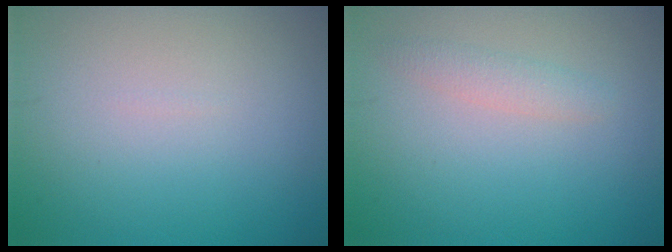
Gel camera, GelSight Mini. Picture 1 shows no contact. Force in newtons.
{"total": 1.4, "press": 1.4, "slide": 0.1}